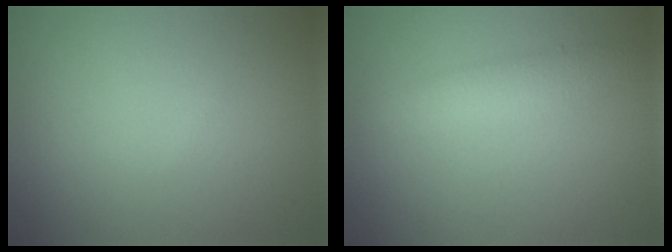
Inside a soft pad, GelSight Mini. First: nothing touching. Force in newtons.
{"total": 2.9, "press": 2.9, "slide": 0.1}